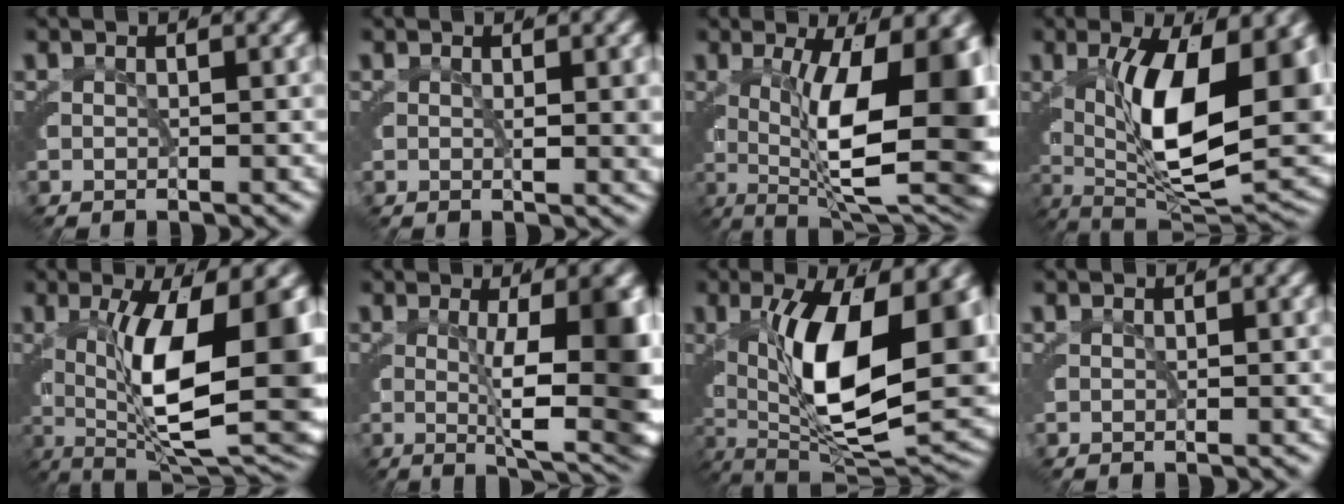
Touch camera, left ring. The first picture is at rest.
{"total": 1.2, "force": [0.5, 0.1, 1.1], "torque": [-0.014, -0.008, 0.008]}
{"total": 13.1, "force": [-0.5, 4.9, 12.1], "torque": [-0.157, -0.029, 0.010]}
{"total": 14.7, "force": [1.2, 6.4, 13.1], "torque": [-0.200, -0.032, 0.040]}
{"total": 14.3, "force": [-0.4, 5.9, 13.1], "torque": [-0.194, -0.035, 0.016]}
{"total": 10.4, "force": [-1.4, 3.0, 9.9], "torque": [-0.110, -0.027, -0.008]}
{"total": 16.3, "force": [1.2, 7.4, 14.5], "torque": [-0.233, -0.035, 0.042]}
{"total": 0.6, "force": [0.5, -0.3, 0.0], "torque": [0.006, 0.006, 0.006]}